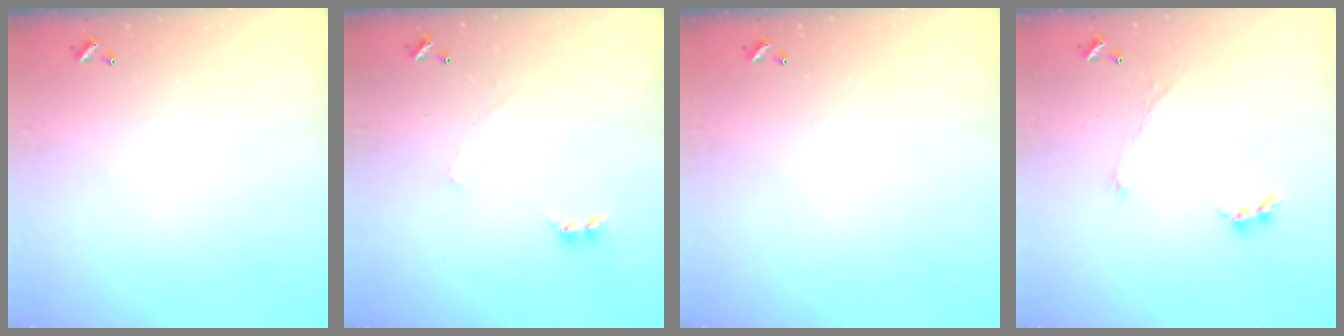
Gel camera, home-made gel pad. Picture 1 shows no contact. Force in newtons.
{"total": 1.7, "press": 1.6, "slide": 0.4}
{"total": 0.0}
{"total": 1.2, "press": 1.2, "slide": 0.1}